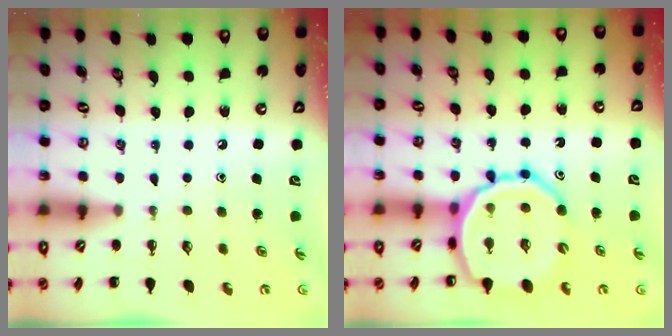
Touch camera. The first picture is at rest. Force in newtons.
{"total": 15.2, "press": 14.8, "slide": 3.4}